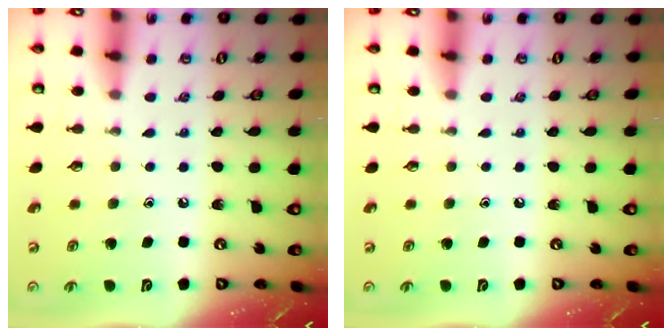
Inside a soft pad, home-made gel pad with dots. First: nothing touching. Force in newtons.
{"total": 0.0}